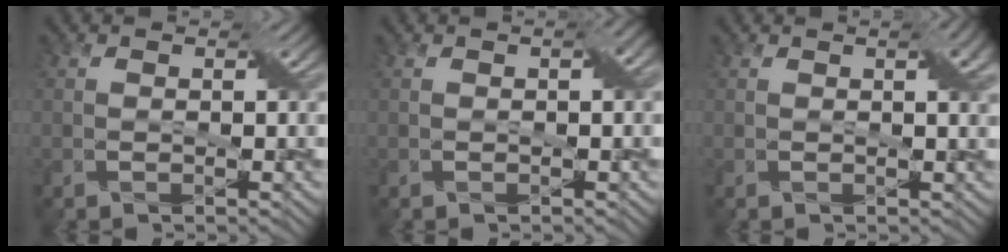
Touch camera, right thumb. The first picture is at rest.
{"total": 1.4, "force": [0.2, 0.2, 1.3], "torque": [-0.019, 0.007, 0.003]}
{"total": 3.1, "force": [1.2, 0.7, 2.8], "torque": [-0.042, 0.007, 0.017]}